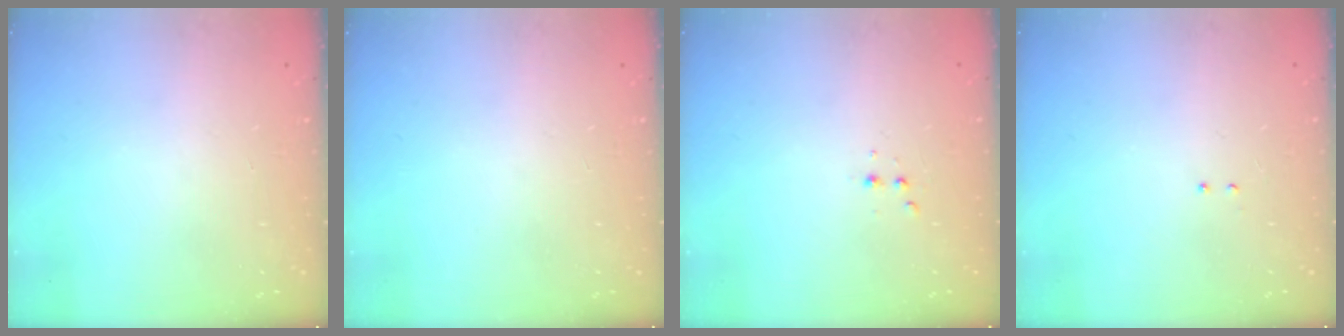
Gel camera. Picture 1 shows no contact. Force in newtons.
{"total": 0.0}
{"total": 2.5, "press": 2.4, "slide": 0.5}
{"total": 2.1, "press": 2.0, "slide": 0.6}